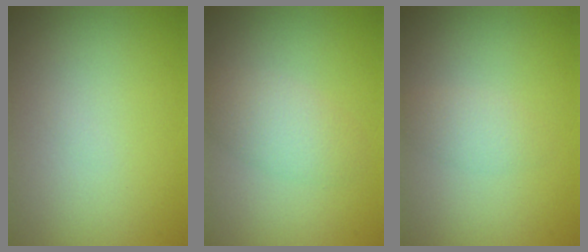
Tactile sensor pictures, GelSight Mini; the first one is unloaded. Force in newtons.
{"total": 2.7, "press": 2.7, "slide": 0.1}
{"total": 1.4, "press": 1.4, "slide": 0.0}